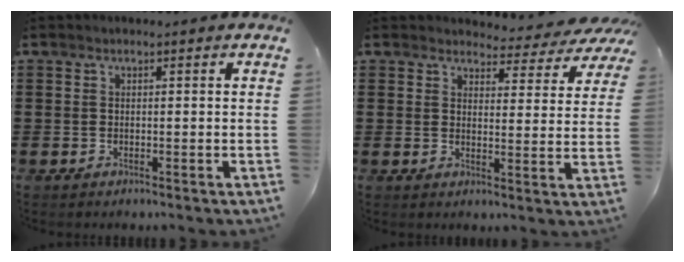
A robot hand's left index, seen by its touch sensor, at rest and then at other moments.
{"total": 3.6, "force": [3.5, 0.7, 0.5], "torque": [-0.022, -0.022, 0.058]}